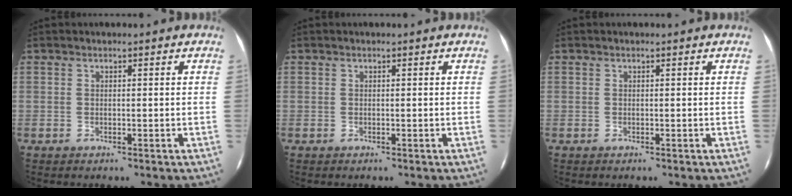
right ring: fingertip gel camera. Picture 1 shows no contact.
{"total": 0.0}
{"total": 0.0}